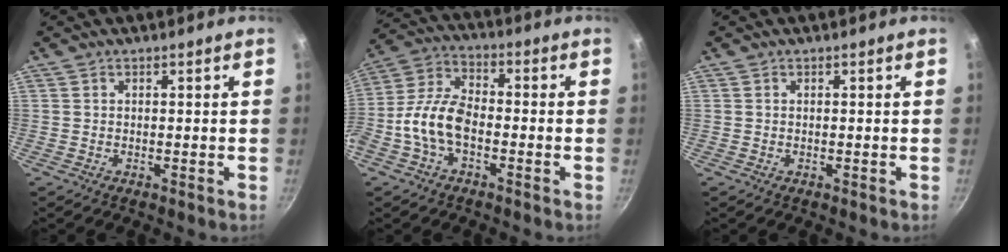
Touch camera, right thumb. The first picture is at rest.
{"total": 10.5, "force": [-3.0, 5.9, 8.2], "torque": [-0.161, 0.040, -0.071]}
{"total": 0.0}